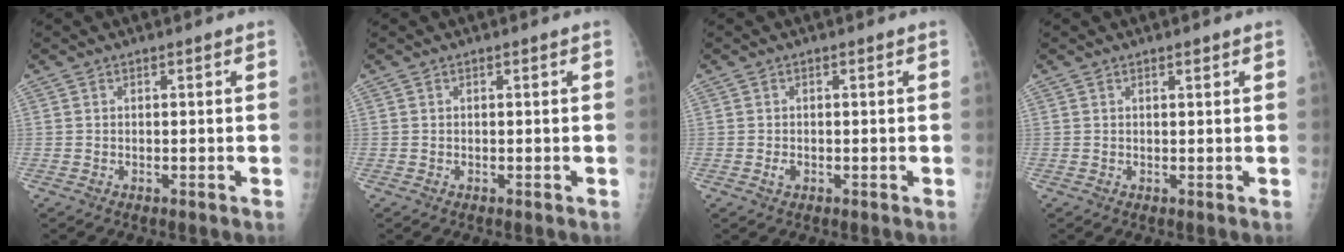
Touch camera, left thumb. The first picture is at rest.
{"total": 0.0}
{"total": 1.2, "force": [-0.3, 0.8, 0.8], "torque": [-0.014, -0.001, -0.006]}
{"total": 0.8, "force": [0.6, 0.2, 0.5], "torque": [-0.008, -0.003, 0.010]}